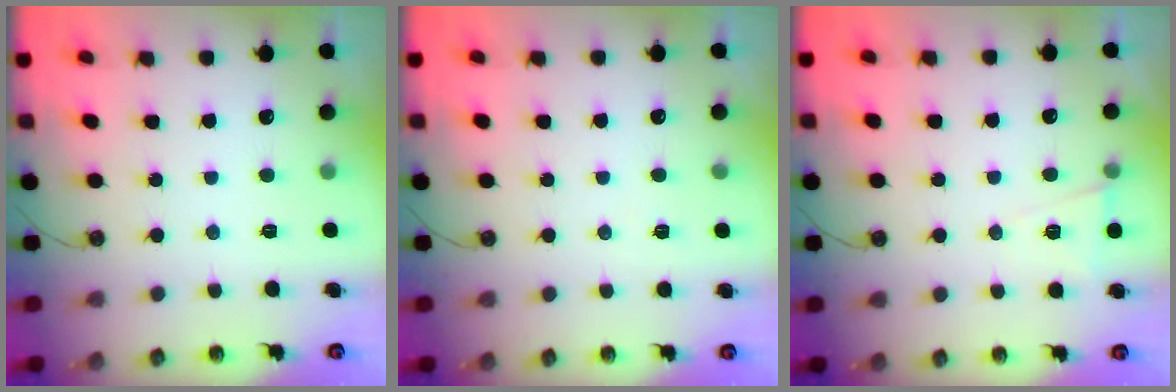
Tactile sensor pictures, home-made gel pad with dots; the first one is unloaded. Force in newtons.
{"total": 4.8, "press": 2.5, "slide": 4.1}
{"total": 6.6, "press": 5.1, "slide": 4.2}